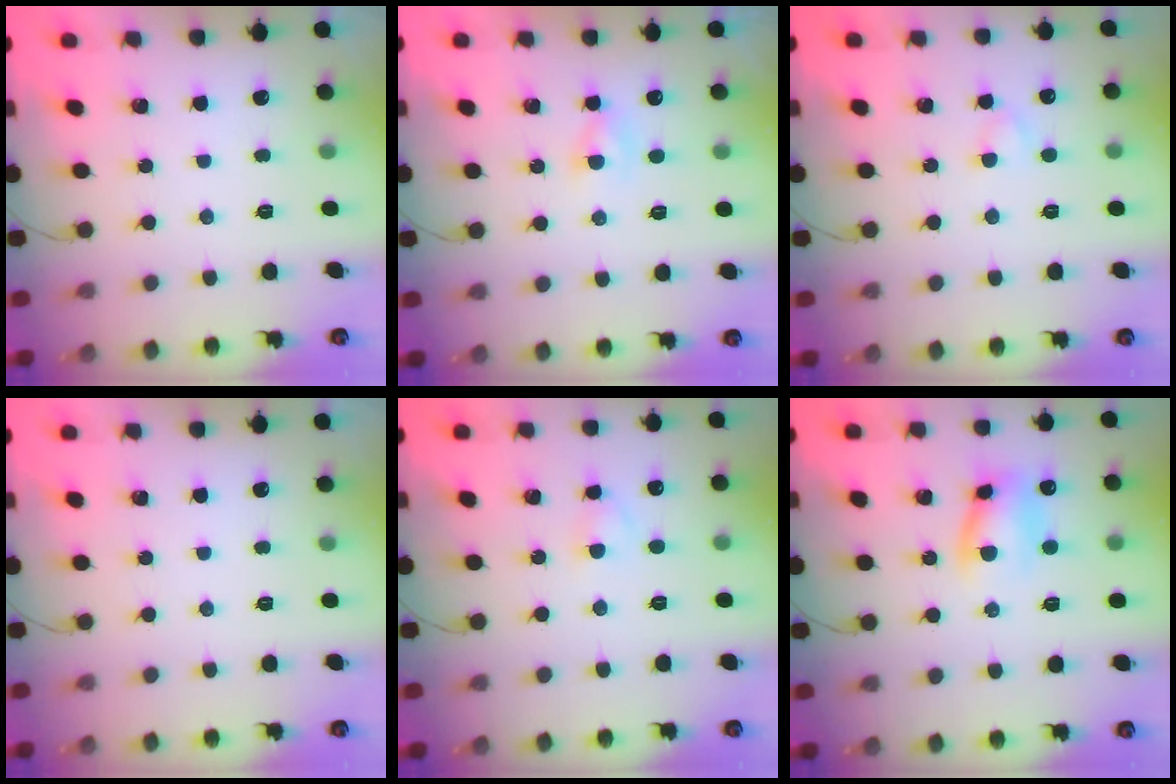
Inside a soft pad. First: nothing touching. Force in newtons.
{"total": 2.2, "press": 2.2, "slide": 0.5}
{"total": 2.1, "press": 1.9, "slide": 0.9}
{"total": 0.0}
{"total": 2.4, "press": 2.2, "slide": 1.1}
{"total": 8.7, "press": 8.7, "slide": 0.7}